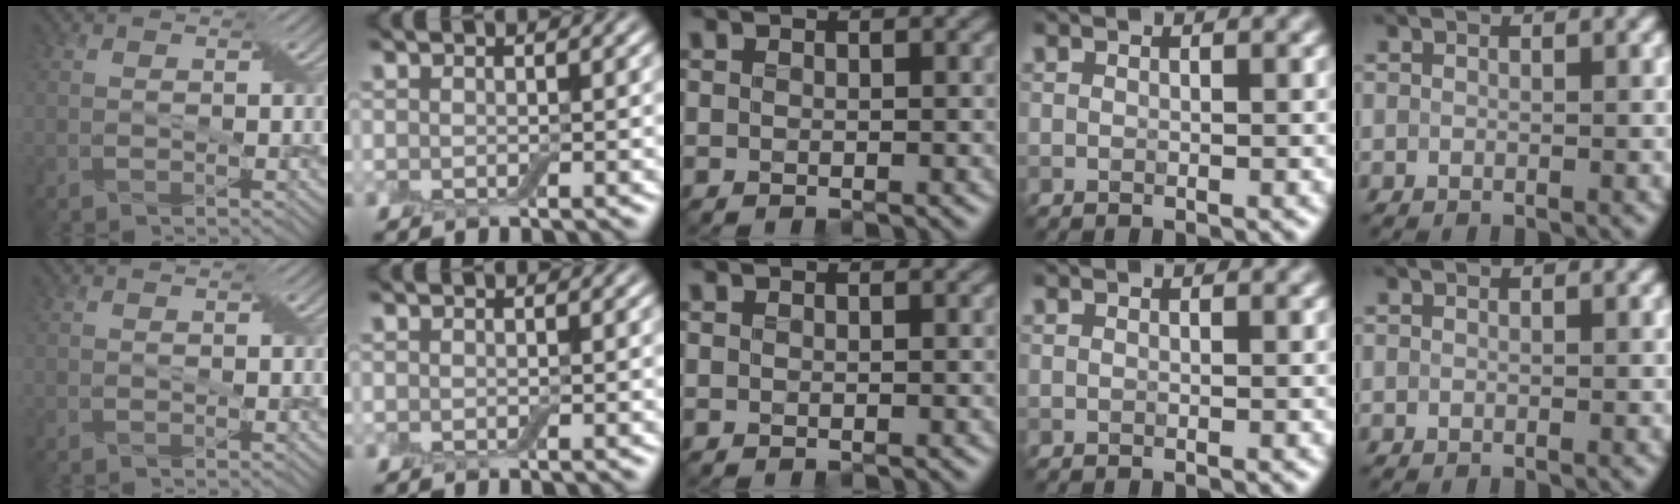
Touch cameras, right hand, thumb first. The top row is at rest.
{}